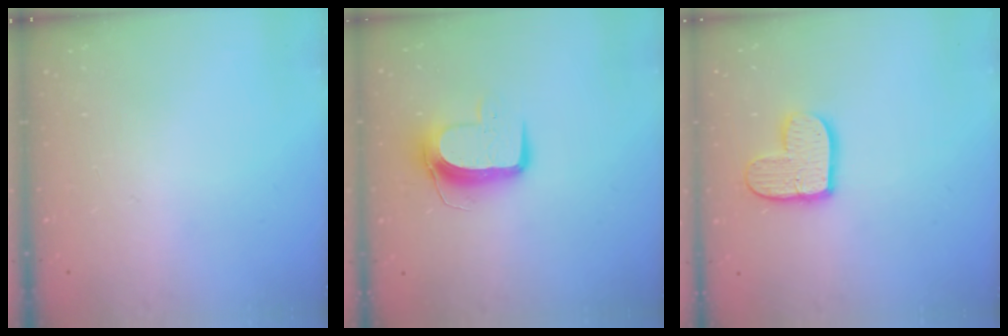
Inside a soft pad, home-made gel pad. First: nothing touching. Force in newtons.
{"total": 9.7, "press": 9.7, "slide": 0.6}
{"total": 11.0, "press": 10.9, "slide": 0.9}